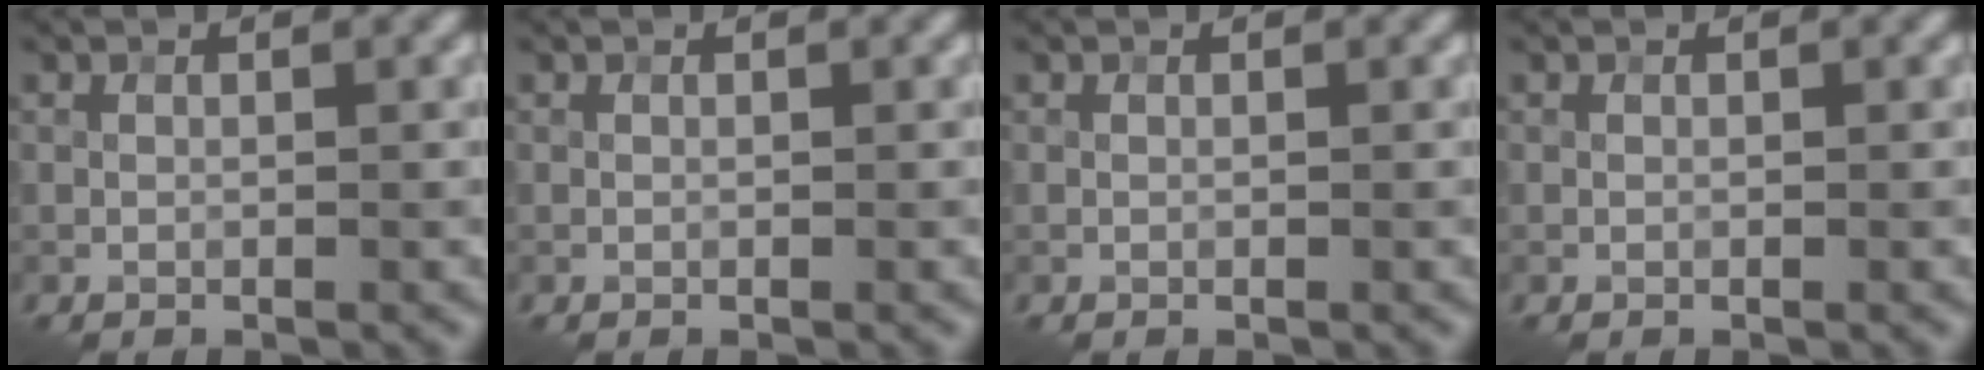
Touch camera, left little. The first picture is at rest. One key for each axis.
{"total": 0.0}
{"total": 0.0}
{"total": 0.0}